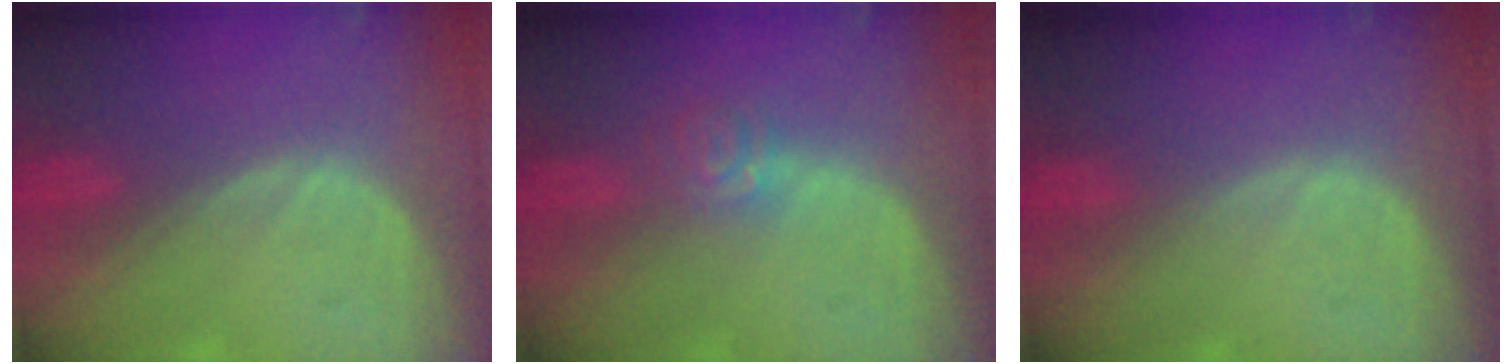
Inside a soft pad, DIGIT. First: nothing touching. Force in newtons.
{"total": 3.6, "press": 3.4, "slide": 1.2}
{"total": 0.0}